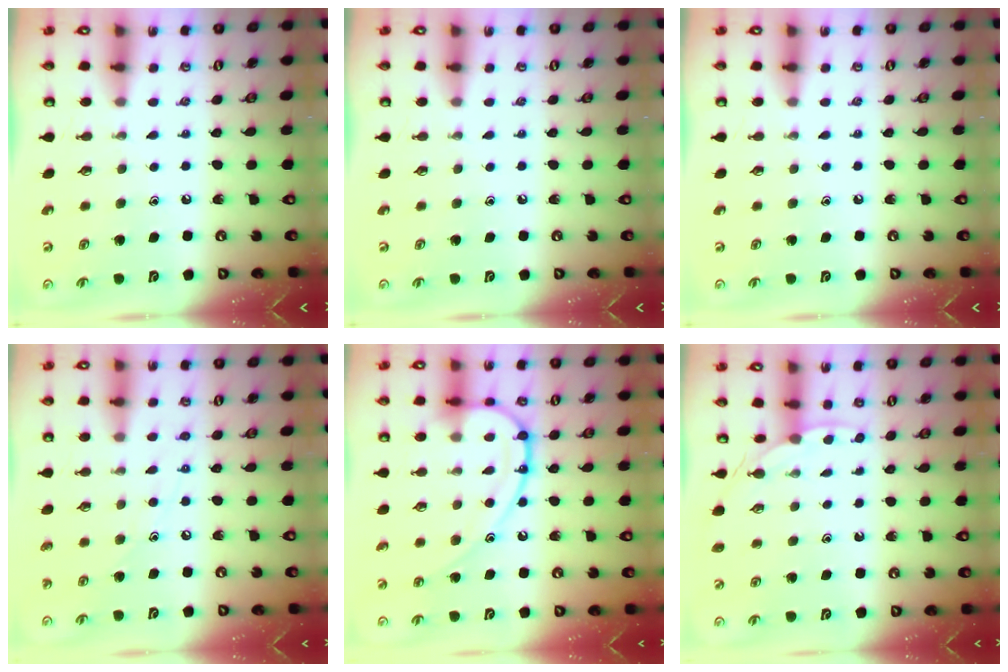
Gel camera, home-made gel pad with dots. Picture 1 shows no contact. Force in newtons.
{"total": 0.0}
{"total": 0.0}
{"total": 7.6, "press": 7.6, "slide": 0.2}
{"total": 14.3, "press": 14.2, "slide": 1.4}
{"total": 2.9, "press": 2.9, "slide": 0.4}